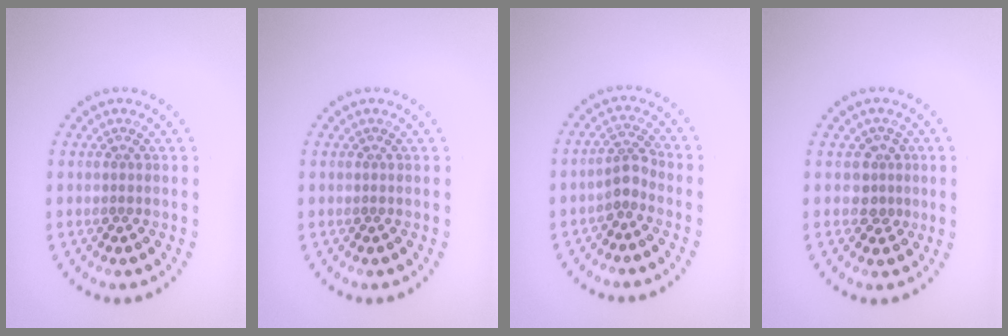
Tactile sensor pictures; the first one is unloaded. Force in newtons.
{"total": 0.0}
{"total": 2.0, "press": 1.6, "slide": 1.2}
{"total": 2.0, "press": 1.6, "slide": 1.2}